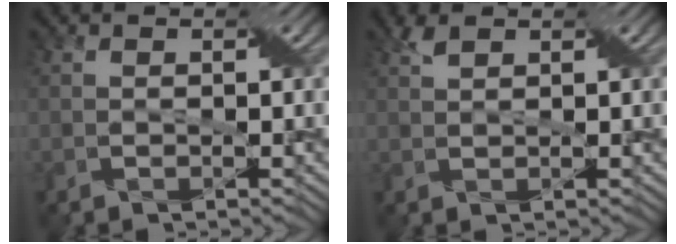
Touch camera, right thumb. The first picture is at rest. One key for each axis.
{"total": 1.7, "fx": 1.3, "fy": 0.5, "fz": 1.1, "tx": -0.027, "ty": 0.007, "tz": 0.024}